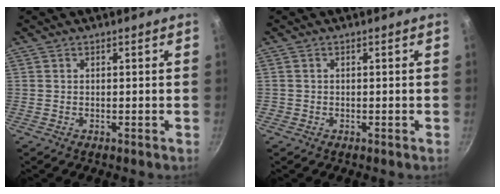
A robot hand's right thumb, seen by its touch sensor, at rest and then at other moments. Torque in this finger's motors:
{"motor_torque": [0.15, 0.01, 0.03, 0.46, 0.02]}